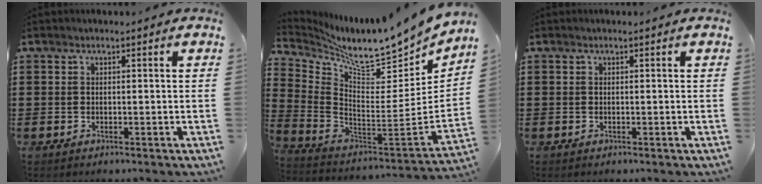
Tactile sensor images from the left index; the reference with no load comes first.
{"total": 8.5, "force": [7.4, 0.8, 4.0], "torque": [-0.101, -0.075, 0.118]}
{"total": 0.0}